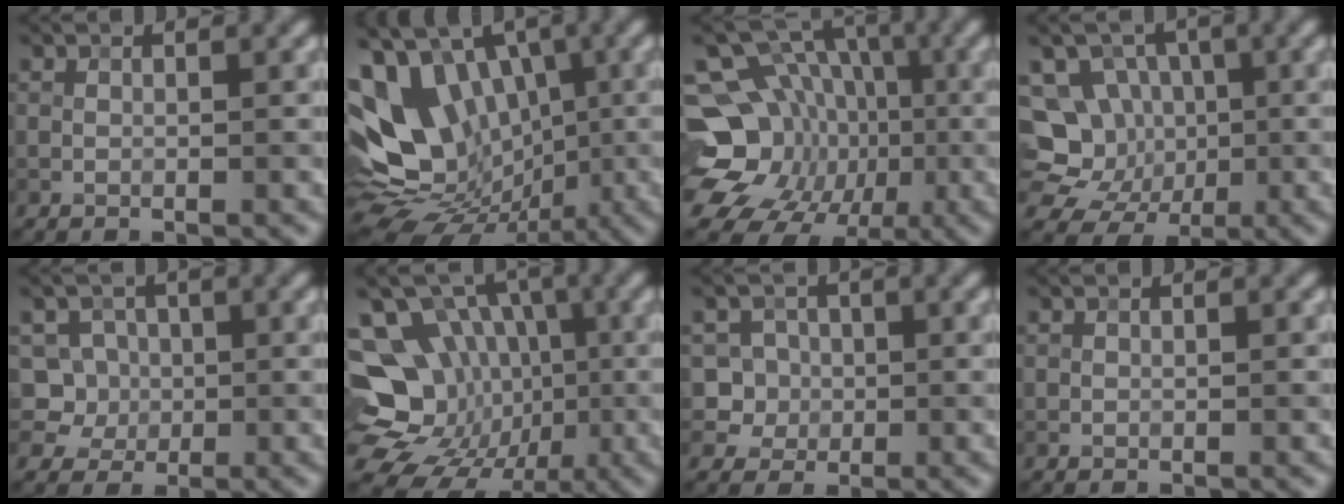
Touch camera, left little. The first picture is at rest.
{"total": 14.1, "force": [-0.2, 10.7, 9.2], "torque": [-0.149, 0.009, -0.004]}
{"total": 17.4, "force": [-2.9, 14.6, 9.0], "torque": [-0.177, 0.015, -0.048]}
{"total": 10.2, "force": [-0.5, 9.4, 3.9], "torque": [-0.080, 0.035, -0.036]}
{"total": 4.9, "force": [0.6, 4.5, 1.8], "torque": [-0.021, 0.015, 0.003]}
{"total": 16.8, "force": [-2.1, 14.2, 8.8], "torque": [-0.171, 0.007, -0.042]}
{"total": 4.7, "force": [0.7, 4.4, 1.6], "torque": [-0.018, 0.018, 0.005]}
{"total": 0.0}